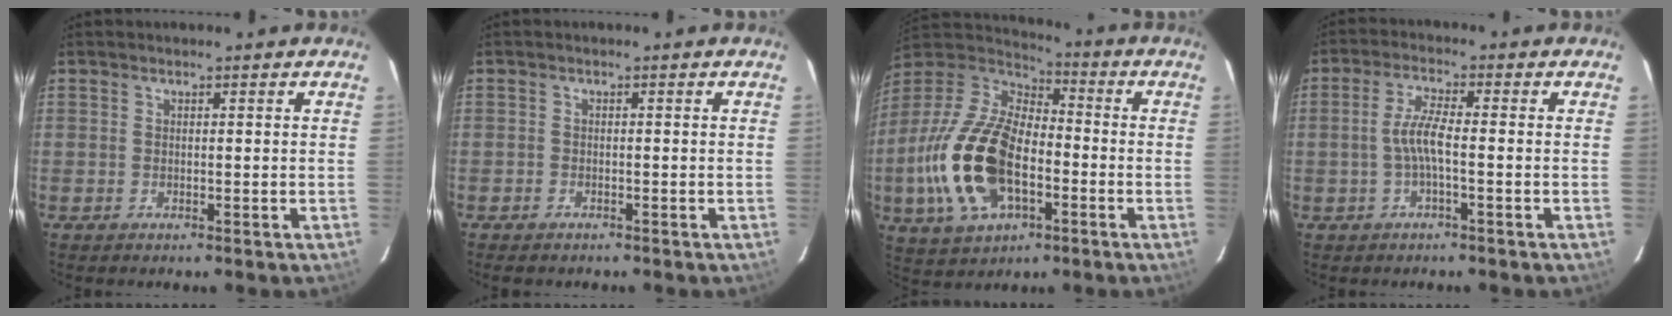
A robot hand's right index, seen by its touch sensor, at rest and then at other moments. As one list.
[{"total": 1.4, "force": [-1.1, 0.9, 0.2], "torque": [-0.010, 0.002, -0.017]}, {"total": 22.4, "force": [-6.0, 12.4, 17.7], "torque": [-0.393, -0.012, -0.105]}, {"total": 4.5, "force": [-1.1, 0.4, 4.3], "torque": [-0.092, 0.005, -0.020]}]